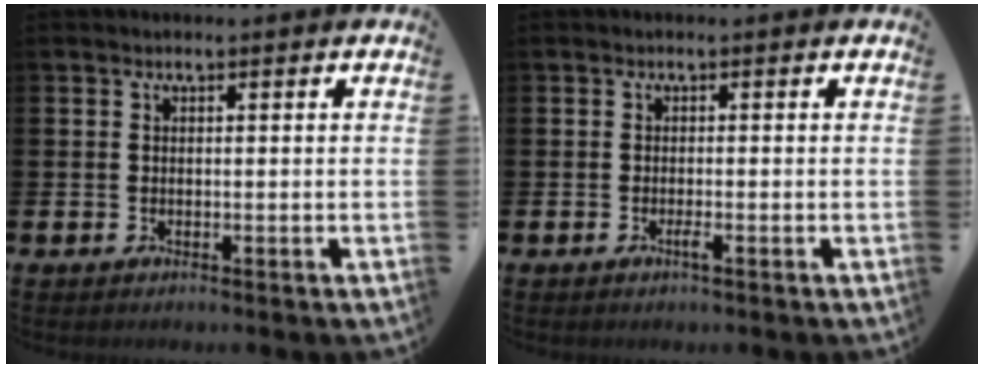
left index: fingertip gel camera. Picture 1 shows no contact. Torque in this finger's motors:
{"motor_torque": [0.42, 0.34, 0.00, 0.01]}